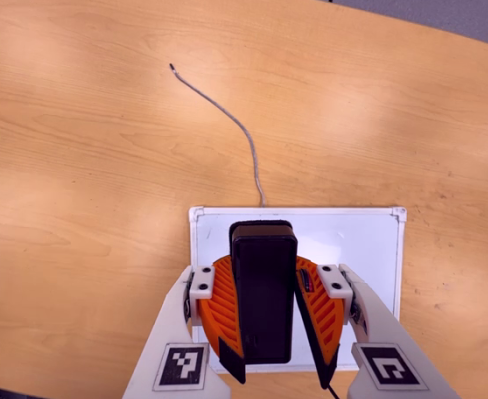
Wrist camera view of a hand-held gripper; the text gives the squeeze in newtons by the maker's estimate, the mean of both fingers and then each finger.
{"total": 10.5, "left": 9.9, "right": 11.1}